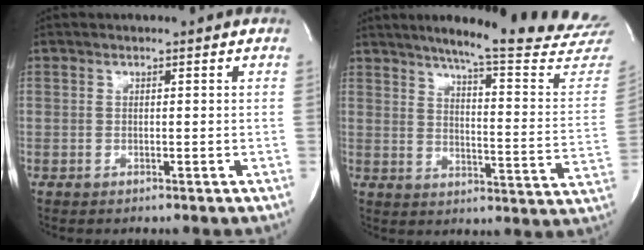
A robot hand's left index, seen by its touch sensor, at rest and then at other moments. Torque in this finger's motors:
{"motor_torque": [-0.02, -0.65, 0.25, 0.06]}